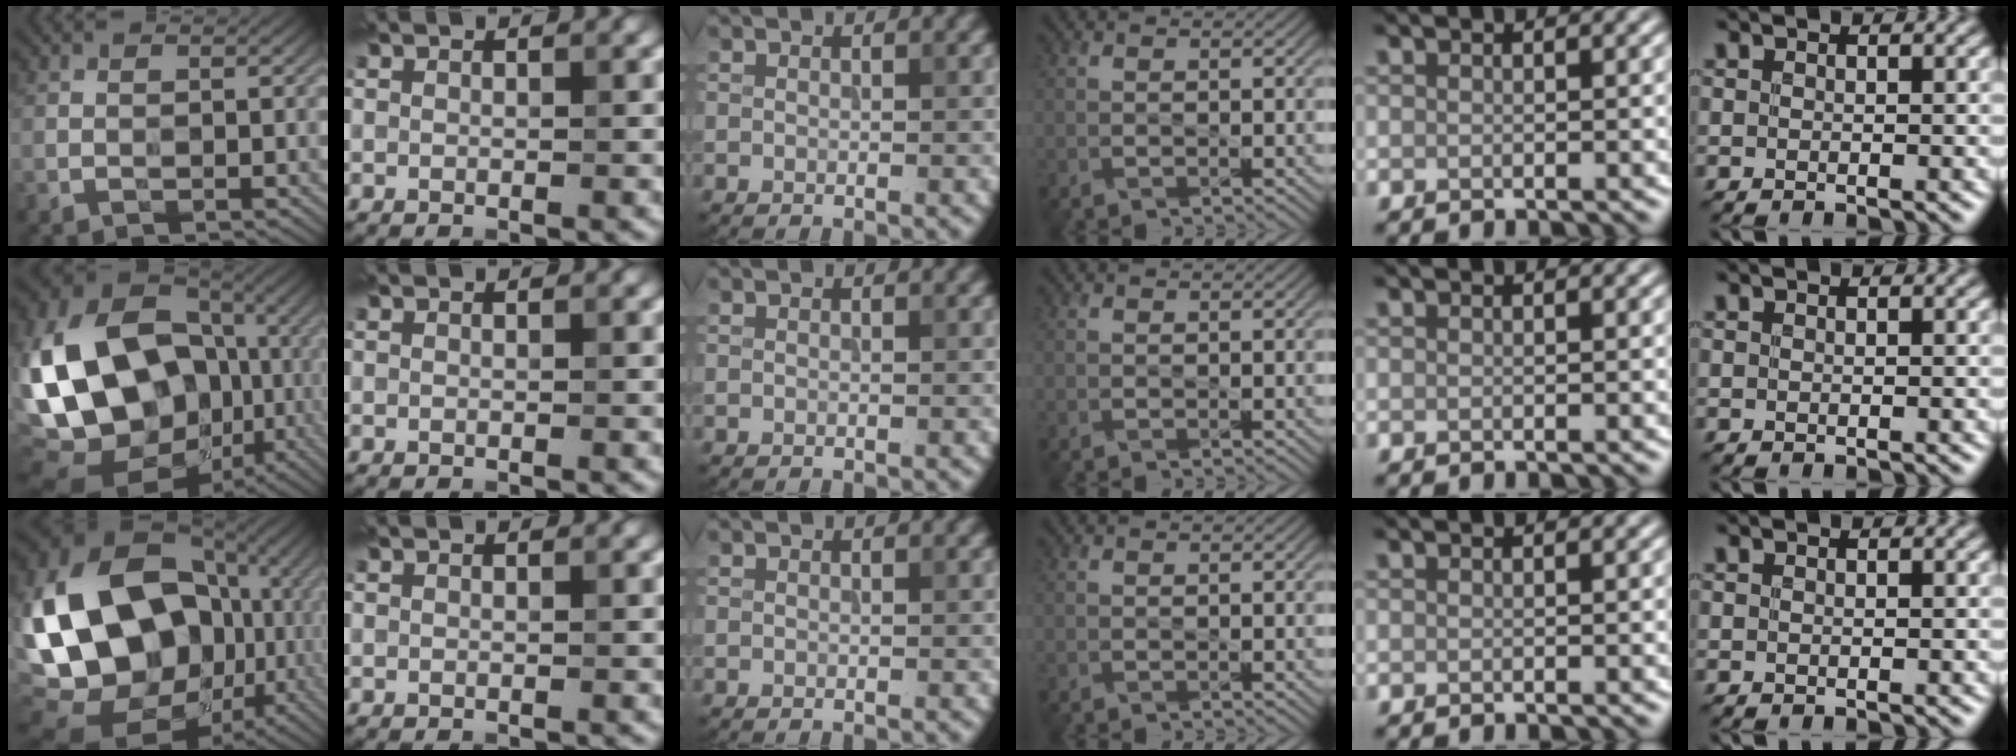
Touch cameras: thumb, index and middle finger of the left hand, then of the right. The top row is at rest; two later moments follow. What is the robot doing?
{"motion": "wipe", "object": "bowl"}